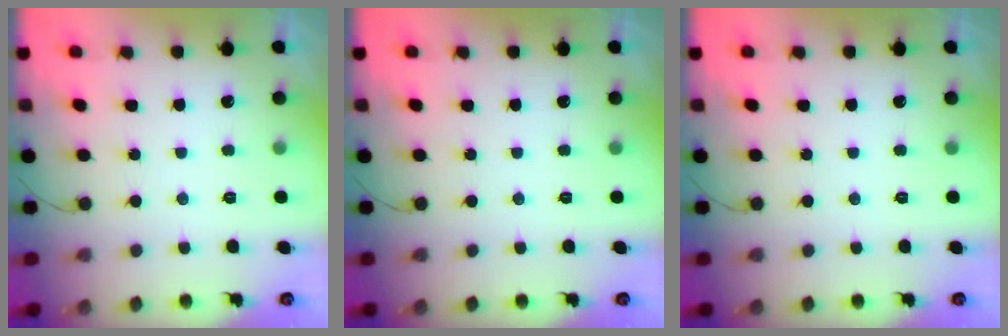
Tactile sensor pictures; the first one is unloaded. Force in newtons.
{"total": 0.0}
{"total": 0.0}